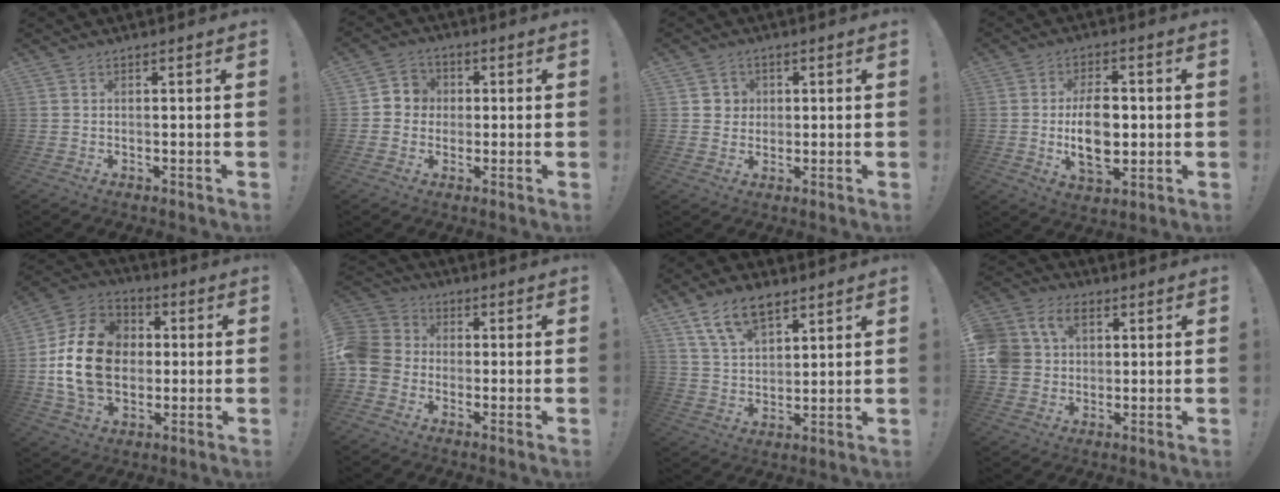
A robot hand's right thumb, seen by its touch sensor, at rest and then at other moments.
{"total": 6.2, "force": [-0.2, 6.1, 1.3], "torque": [-0.013, 0.008, -0.002]}
{"total": 4.6, "force": [1.2, 4.4, 0.6], "torque": [-0.003, -0.004, 0.022]}
{"total": 12.8, "force": [-0.6, 8.1, 10.0], "torque": [-0.174, -0.006, -0.016]}
{"total": 20.4, "force": [0.1, 15.9, 12.9], "torque": [-0.216, 0.024, 0.014]}
{"total": 9.0, "force": [-2.4, 7.8, 3.8], "torque": [-0.088, 0.027, -0.043]}
{"total": 11.6, "force": [7.3, 6.4, 6.3], "torque": [-0.108, -0.028, 0.138]}
{"total": 11.5, "force": [3.6, 9.3, 5.8], "torque": [-0.120, -0.008, 0.073]}